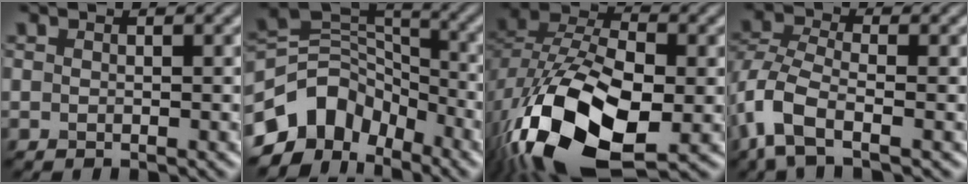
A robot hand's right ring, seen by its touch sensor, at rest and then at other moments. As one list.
[{"total": 9.0, "force": [-5.1, 6.3, 4.0], "torque": [-0.063, 0.010, -0.108]}, {"total": 16.0, "force": [-5.7, 9.1, 12.0], "torque": [-0.250, -0.032, -0.099]}, {"total": 5.6, "force": [-2.7, 2.5, 4.2], "torque": [-0.104, -0.003, -0.069]}]